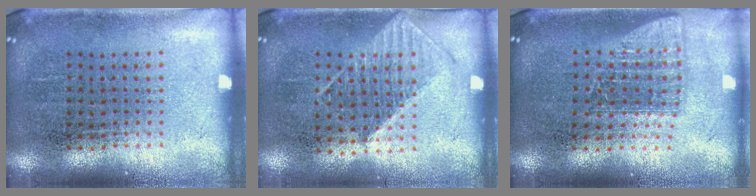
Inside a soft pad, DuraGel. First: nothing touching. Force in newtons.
{"total": 0.9, "press": 0.8, "slide": 0.4}
{"total": 1.5, "press": 1.2, "slide": 1.0}